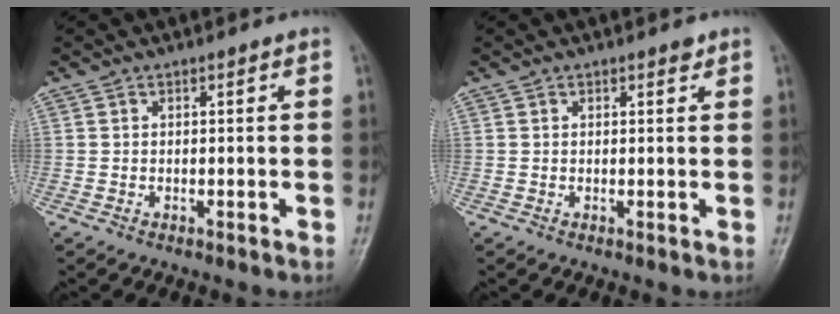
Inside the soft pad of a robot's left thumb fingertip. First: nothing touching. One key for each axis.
{"total": 1.0, "fx": 0.8, "fy": 0.5, "fz": 0.4, "tx": 0.000, "ty": -0.005, "tz": 0.008}